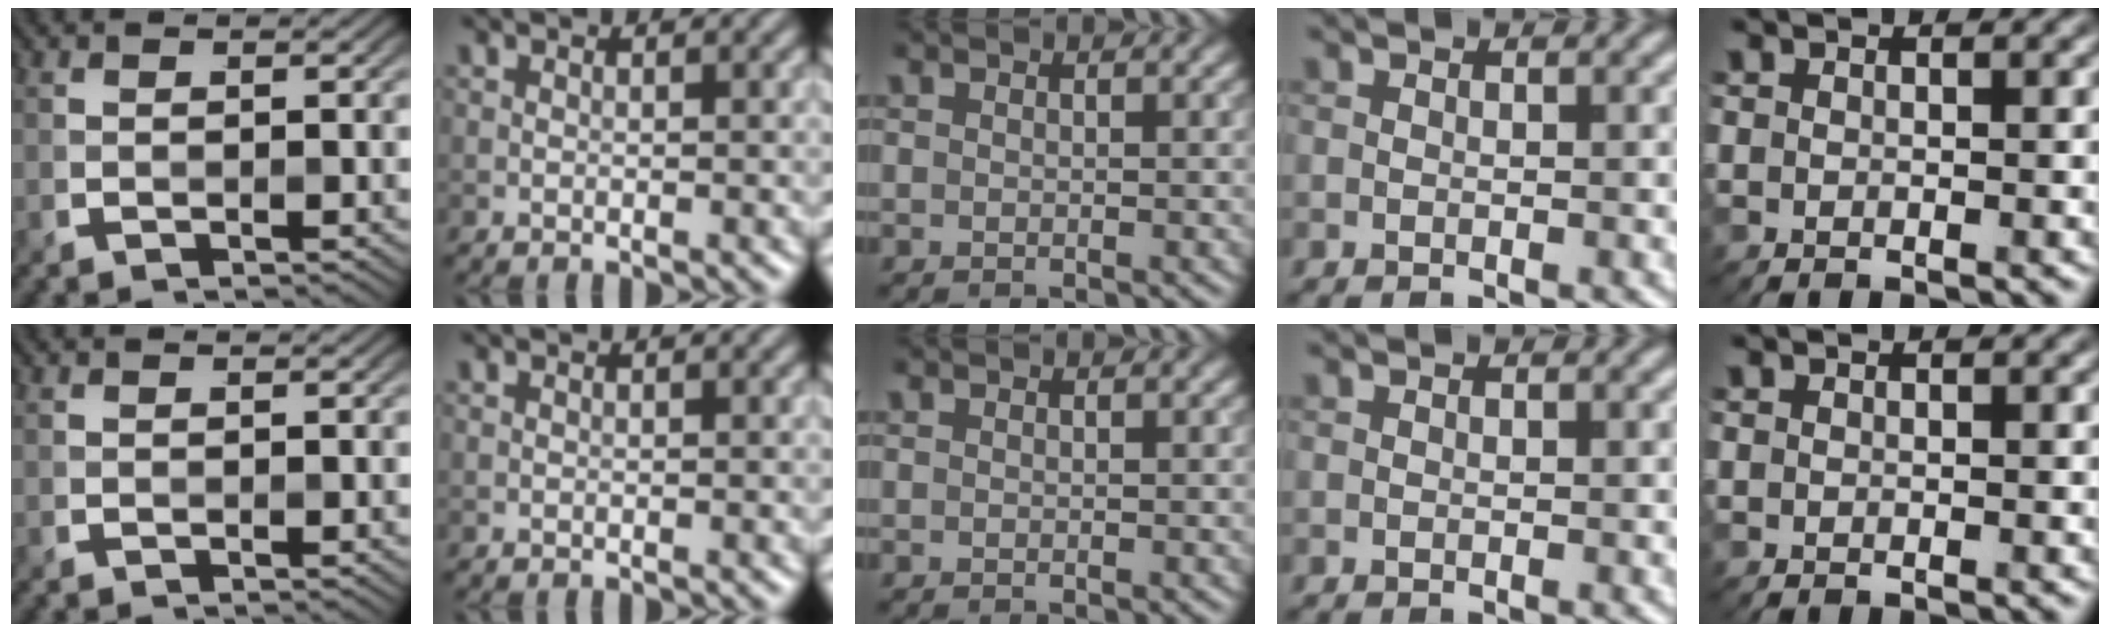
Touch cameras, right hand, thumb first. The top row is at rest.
{}